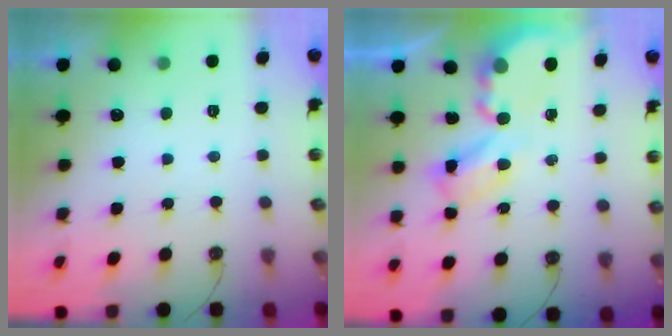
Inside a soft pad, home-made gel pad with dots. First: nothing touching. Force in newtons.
{"total": 8.5, "press": 8.4, "slide": 0.4}